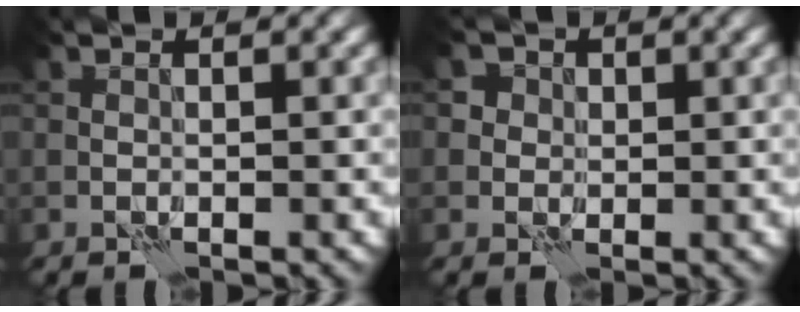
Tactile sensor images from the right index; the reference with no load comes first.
{"total": 3.1, "force": [1.3, 2.6, 1.0], "torque": [-0.008, 0.009, 0.006]}